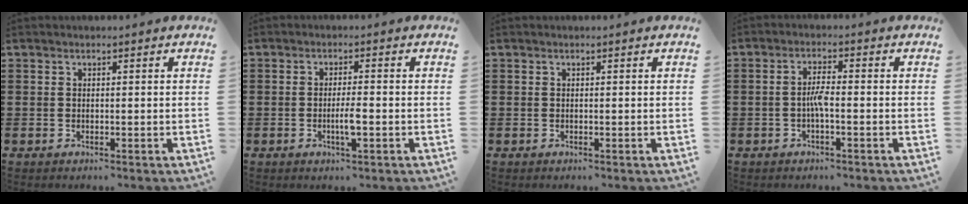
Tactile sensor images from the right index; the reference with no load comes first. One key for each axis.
{"total": 3.1, "fx": -0.9, "fy": 0.4, "fz": 3.0, "tx": -0.052, "ty": 0.000, "tz": -0.016}
{"total": 0.0}
{"total": 2.8, "fx": -0.8, "fy": 0.4, "fz": 2.7, "tx": -0.059, "ty": -0.002, "tz": -0.017}